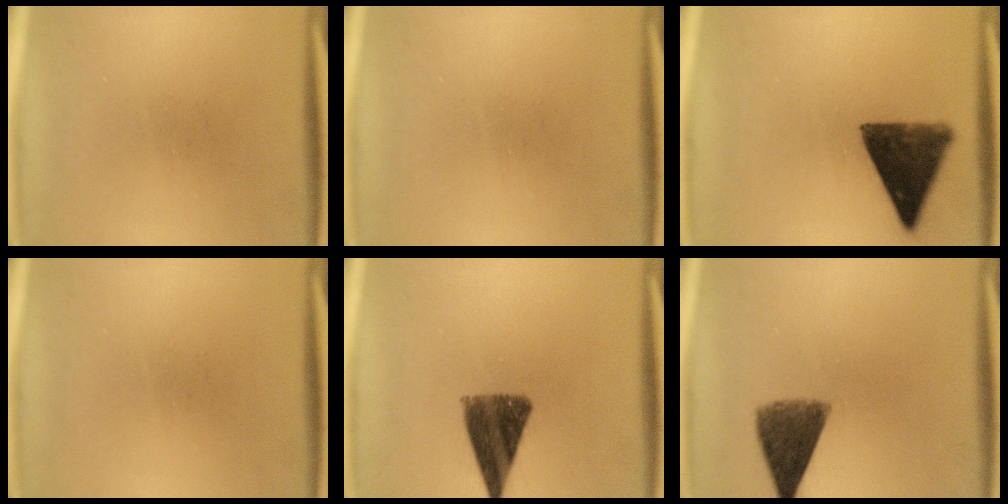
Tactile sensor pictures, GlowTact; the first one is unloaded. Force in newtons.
{"total": 0.0}
{"total": 11.5}
{"total": 0.0}
{"total": 10.3}
{"total": 8.1}